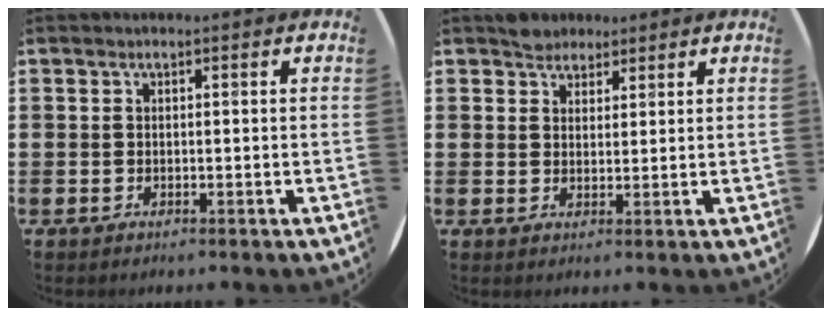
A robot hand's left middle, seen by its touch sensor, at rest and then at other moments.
{"total": 2.7, "force": [2.4, 1.2, -0.1], "torque": [0.004, 0.003, 0.046]}